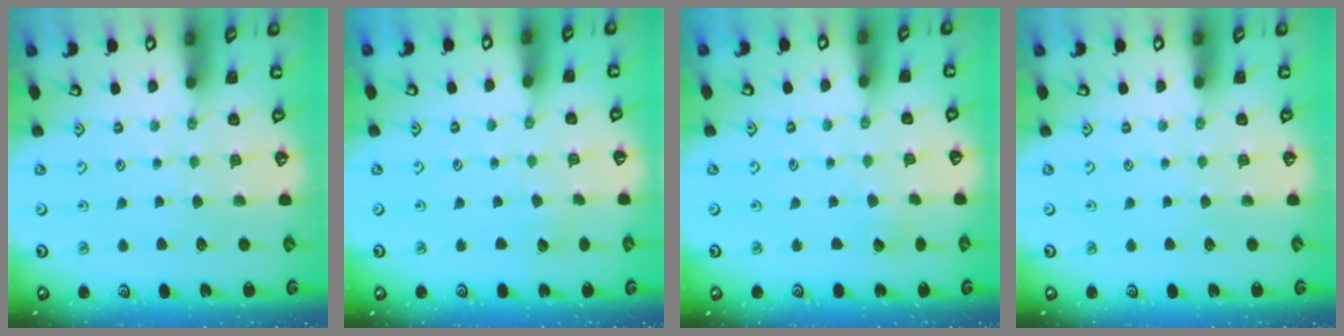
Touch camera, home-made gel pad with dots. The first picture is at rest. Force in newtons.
{"total": 2.8, "press": 2.8, "slide": 0.2}
{"total": 2.8, "press": 2.8, "slide": 0.2}
{"total": 0.0}